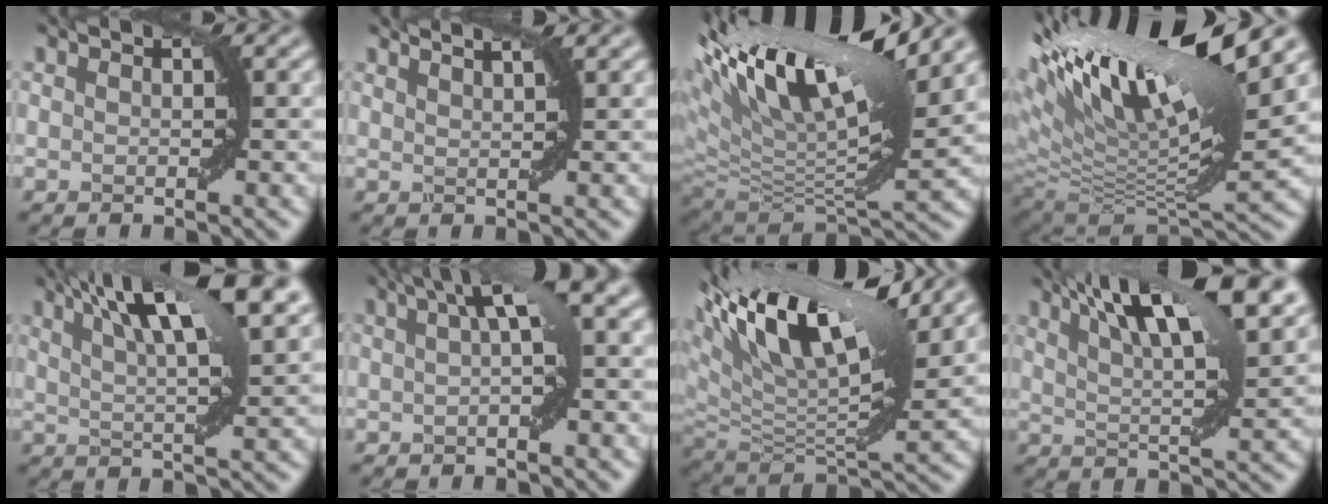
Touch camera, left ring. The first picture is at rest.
{"total": 3.7, "force": [2.9, 1.1, 2.1], "torque": [-0.010, 0.019, 0.011]}
{"total": 15.7, "force": [7.8, 5.4, 12.5], "torque": [-0.247, 0.027, 0.139]}
{"total": 17.0, "force": [7.8, 5.3, 14.2], "torque": [-0.281, 0.023, 0.148]}
{"total": 10.5, "force": [5.8, 2.3, 8.4], "torque": [-0.113, 0.025, 0.083]}
{"total": 5.3, "force": [1.4, 1.0, 5.0], "torque": [-0.065, 0.019, 0.014]}
{"total": 15.1, "force": [8.8, 5.0, 11.2], "torque": [-0.227, 0.037, 0.158]}
{"total": 11.5, "force": [6.5, 2.7, 9.1], "torque": [-0.123, 0.025, 0.094]}